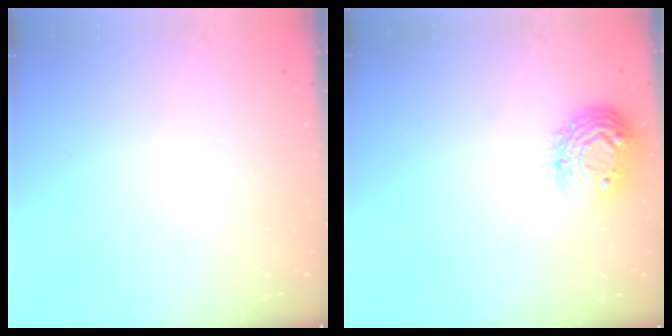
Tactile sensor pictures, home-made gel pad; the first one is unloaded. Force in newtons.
{"total": 11.6, "press": 11.6, "slide": 0.9}